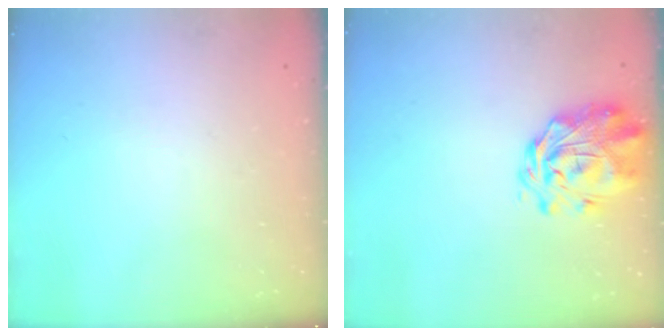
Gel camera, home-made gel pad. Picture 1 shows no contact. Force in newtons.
{"total": 2.9, "press": 2.6, "slide": 1.4}